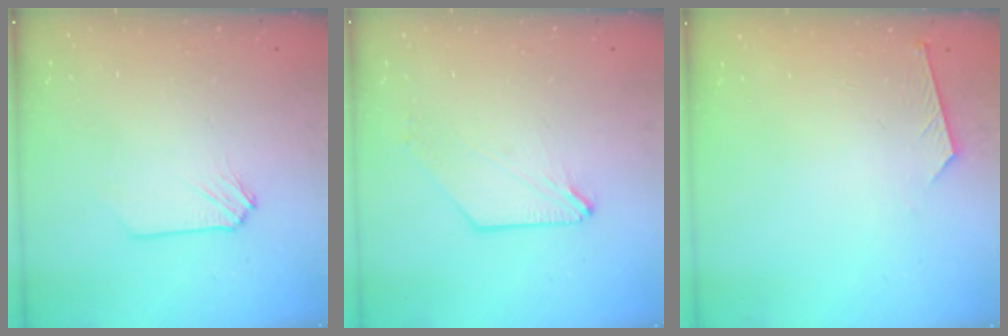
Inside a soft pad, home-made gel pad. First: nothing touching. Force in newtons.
{"total": 0.5, "press": 0.5, "slide": 0.0}
{"total": 3.2, "press": 3.1, "slide": 0.4}